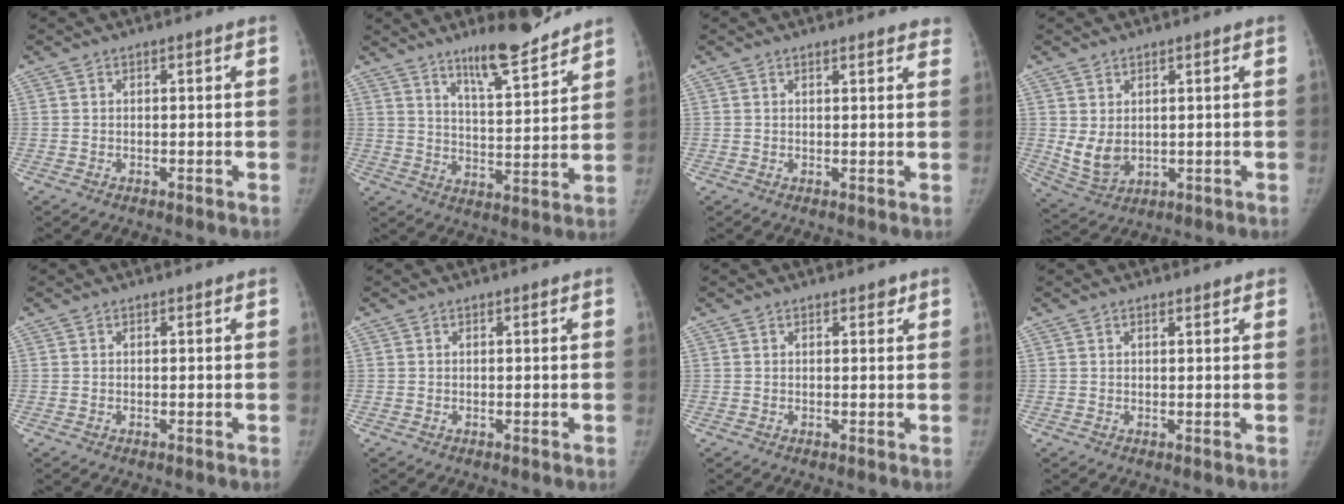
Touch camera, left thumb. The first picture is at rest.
{"total": 11.7, "force": [9.4, 2.0, 6.7], "torque": [-0.091, -0.070, 0.156]}
{"total": 3.8, "force": [3.5, 1.1, 1.2], "torque": [0.008, -0.009, 0.030]}
{"total": 5.9, "force": [1.1, 4.2, 4.0], "torque": [-0.068, -0.020, 0.039]}
{"total": 0.0}
{"total": 0.0}
{"total": 1.1, "force": [0.8, 0.6, 0.4], "torque": [0.000, -0.004, 0.008]}
{"total": 1.2, "force": [0.9, 0.5, 0.5], "torque": [-0.005, -0.003, 0.011]}